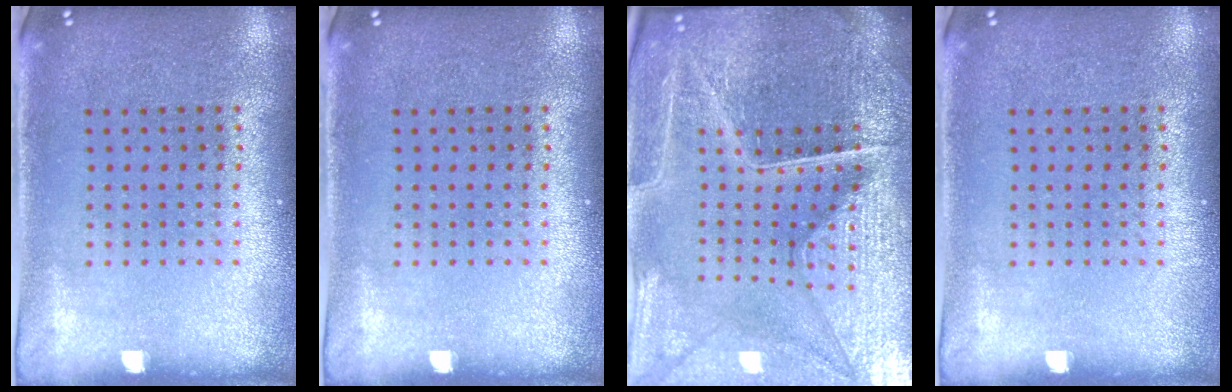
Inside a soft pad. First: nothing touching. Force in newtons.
{"total": 0.0}
{"total": 5.4, "press": 5.1, "slide": 1.8}
{"total": 0.0}